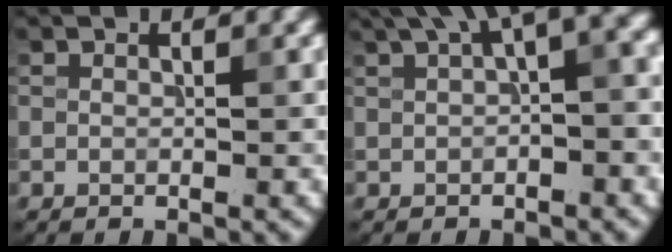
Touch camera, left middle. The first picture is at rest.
{"total": 6.7, "force": [2.9, 2.1, 5.6], "torque": [-0.071, 0.022, 0.043]}